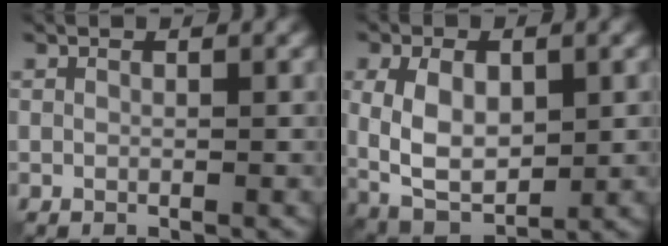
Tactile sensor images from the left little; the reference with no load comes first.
{"total": 7.6, "force": [0.3, 4.5, 6.1], "torque": [-0.126, -0.001, 0.007]}